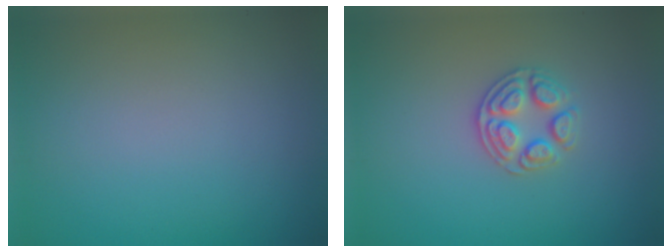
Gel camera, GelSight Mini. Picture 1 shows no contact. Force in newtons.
{"total": 2.7, "press": 2.6, "slide": 0.8}